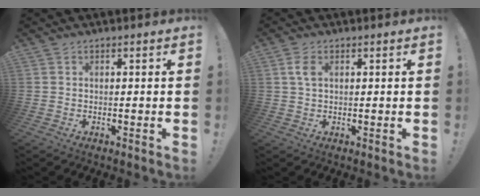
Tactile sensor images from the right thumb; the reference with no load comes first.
{"total": 3.7, "force": [1.1, 2.1, 2.8], "torque": [-0.044, 0.001, 0.018]}